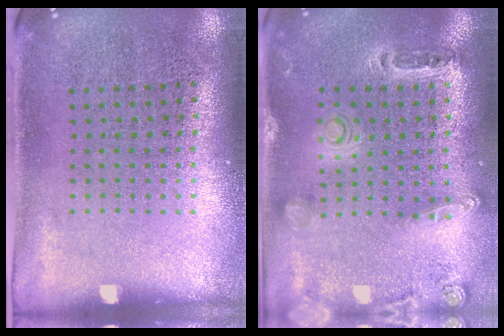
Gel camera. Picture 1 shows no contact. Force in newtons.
{"total": 0.9, "press": 0.9, "slide": 0.2}